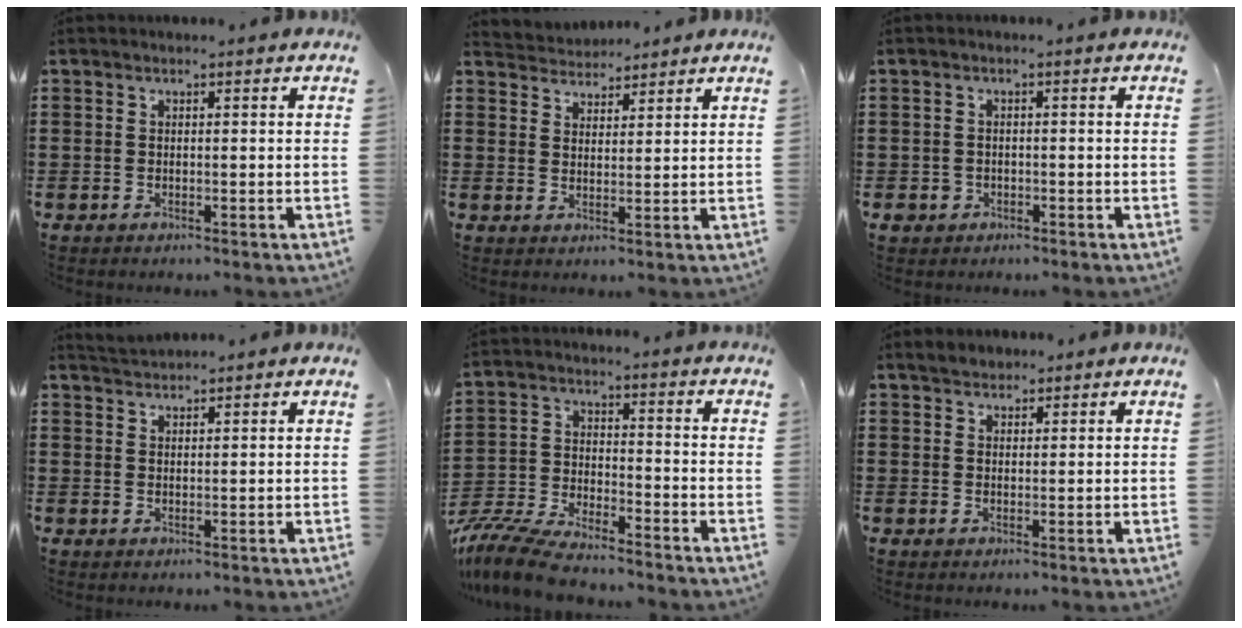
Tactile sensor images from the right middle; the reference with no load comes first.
{"total": 3.4, "force": [3.3, 0.8, -0.6], "torque": [-0.003, -0.012, 0.061]}
{"total": 1.3, "force": [-0.6, 1.2, 0.2], "torque": [-0.009, 0.004, -0.015]}
{"total": 2.2, "force": [2.2, 0.0, 0.0], "torque": [-0.006, 0.002, 0.044]}
{"total": 8.2, "force": [-7.7, 0.9, 2.7], "torque": [-0.064, 0.003, -0.155]}
{"total": 2.1, "force": [2.0, 0.5, -0.1], "torque": [-0.003, 0.004, 0.041]}